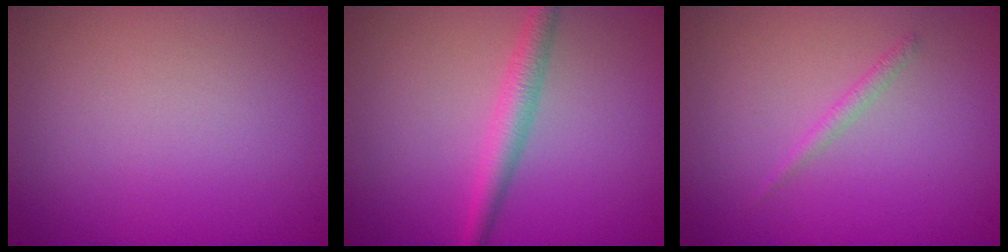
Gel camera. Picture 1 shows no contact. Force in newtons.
{"total": 2.6, "press": 2.6, "slide": 0.0}
{"total": 0.9, "press": 0.9, "slide": 0.0}